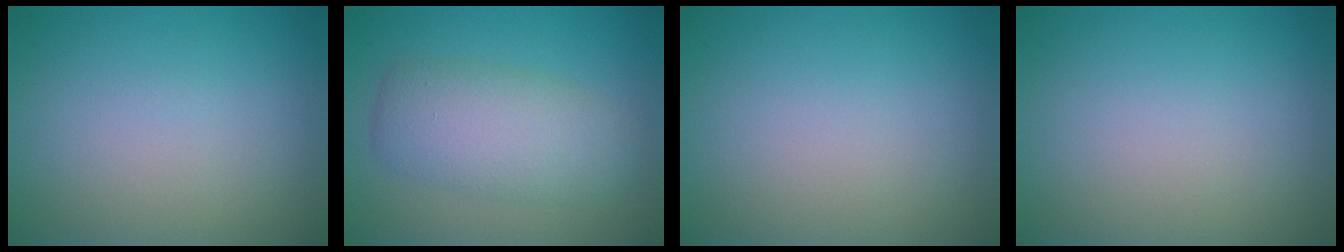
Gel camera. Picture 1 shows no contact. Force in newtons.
{"total": 5.2, "press": 5.2, "slide": 0.1}
{"total": 0.0}
{"total": 0.0}